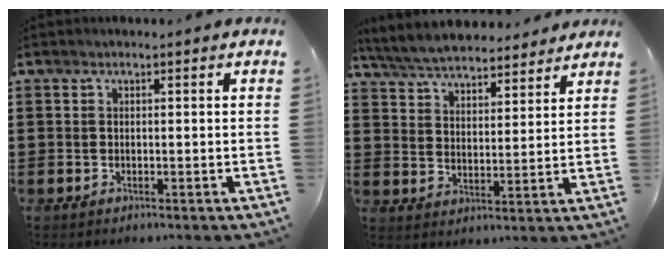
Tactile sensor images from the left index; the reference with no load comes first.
{"total": 5.8, "force": [5.7, 0.6, 1.1], "torque": [-0.048, -0.026, 0.101]}